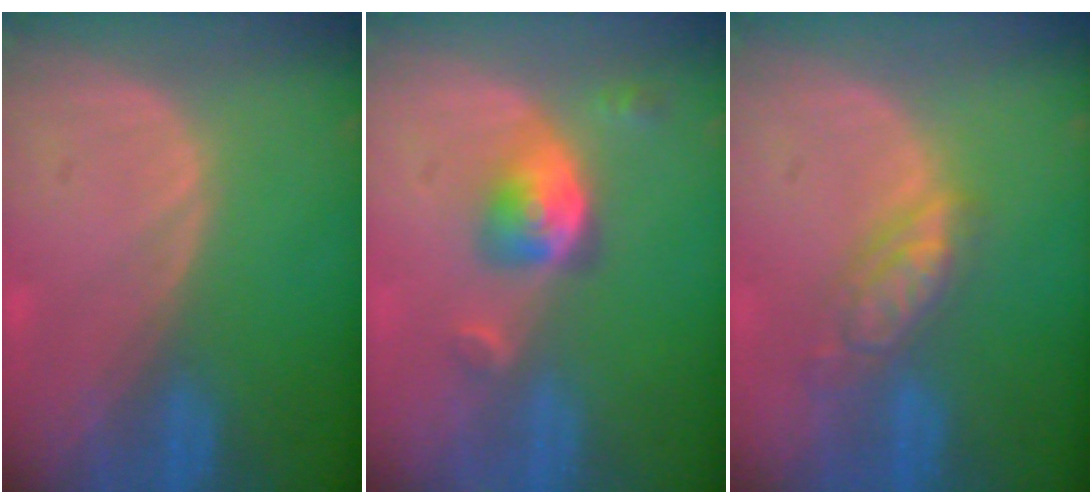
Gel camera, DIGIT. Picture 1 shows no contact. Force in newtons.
{"total": 5.2, "press": 4.7, "slide": 2.2}
{"total": 5.7, "press": 5.0, "slide": 2.7}